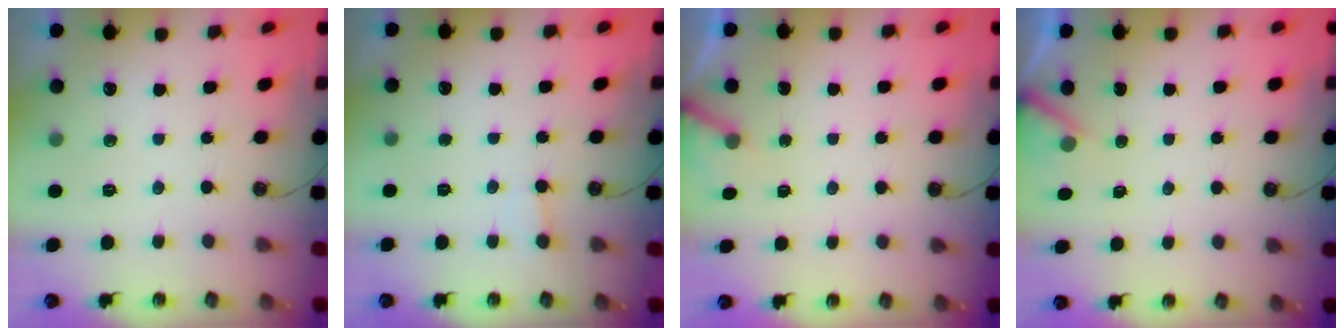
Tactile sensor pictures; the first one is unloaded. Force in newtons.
{"total": 1.9, "press": 1.9, "slide": 0.3}
{"total": 3.5, "press": 3.5, "slide": 0.2}
{"total": 3.6, "press": 3.6, "slide": 0.1}